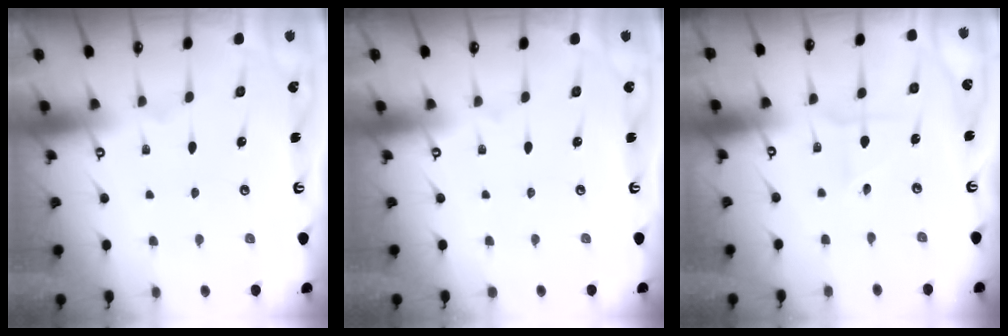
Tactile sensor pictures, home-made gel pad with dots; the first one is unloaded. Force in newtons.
{"total": 0.0}
{"total": 1.8, "press": 1.8, "slide": 0.2}